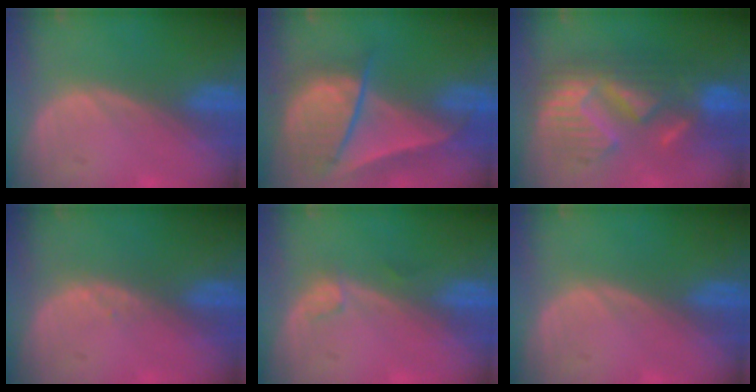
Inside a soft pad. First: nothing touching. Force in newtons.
{"total": 9.2, "press": 8.0, "slide": 4.4}
{"total": 10.1, "press": 10.0, "slide": 0.6}
{"total": 0.7, "press": 0.5, "slide": 0.5}
{"total": 1.1, "press": 1.1, "slide": 0.2}
{"total": 0.0}